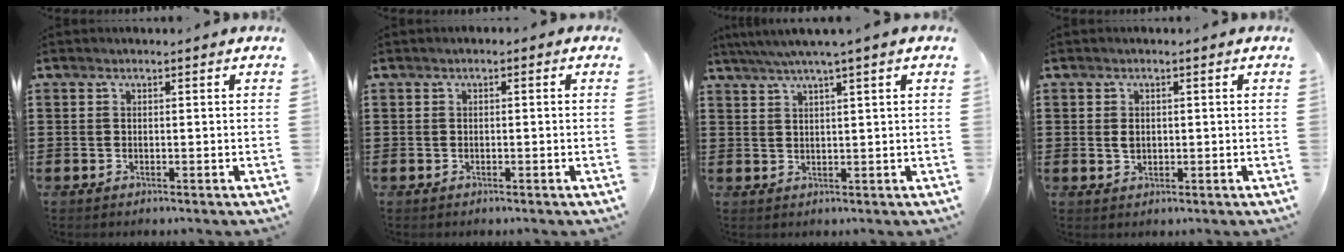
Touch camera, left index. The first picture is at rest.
{"total": 0.6, "force": [-0.4, 0.3, 0.3], "torque": [-0.007, -0.001, -0.009]}
{"total": 3.1, "force": [2.1, -0.4, 2.2], "torque": [-0.047, 0.003, 0.037]}
{"total": 1.6, "force": [0.2, 1.2, 1.1], "torque": [-0.023, 0.006, 0.002]}